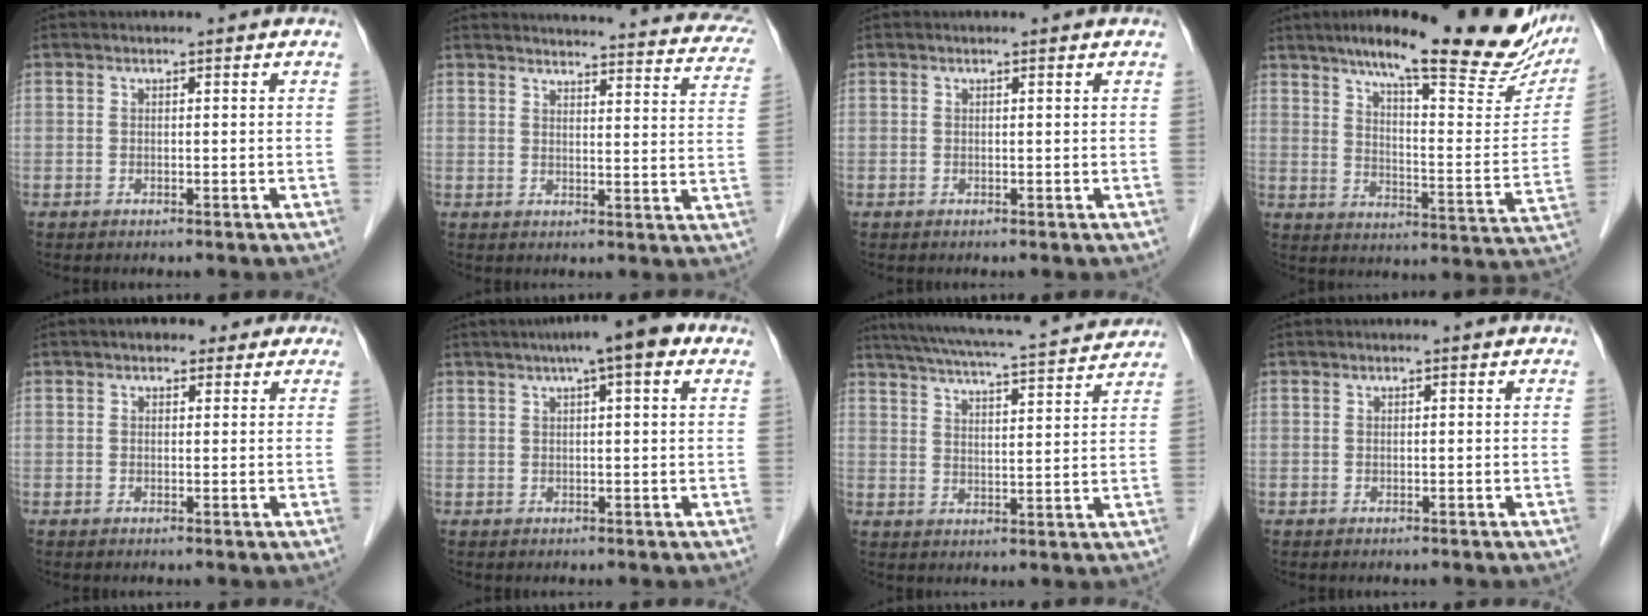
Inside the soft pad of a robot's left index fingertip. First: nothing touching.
{"total": 25.2, "force": [23.9, 4.1, 7.1], "torque": [-0.076, -0.059, 0.252]}
{"total": 0.0}
{"total": 26.3, "force": [20.3, 4.7, 16.0], "torque": [-0.221, -0.010, 0.265]}
{"total": 4.0, "force": [2.6, 2.6, 1.7], "torque": [-0.011, 0.023, 0.031]}
{"total": 7.7, "force": [4.3, 1.1, 6.4], "torque": [-0.088, 0.031, 0.057]}
{"total": 19.1, "force": [17.5, 1.2, 7.7], "torque": [-0.131, 0.020, 0.240]}
{"total": 0.0}